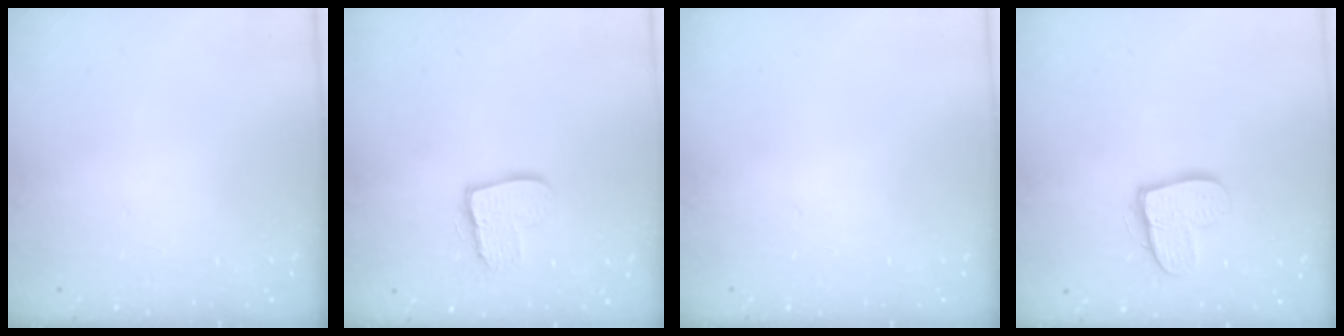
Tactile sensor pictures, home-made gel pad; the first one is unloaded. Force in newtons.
{"total": 10.3, "press": 10.3, "slide": 0.8}
{"total": 0.0}
{"total": 12.0, "press": 11.9, "slide": 0.9}